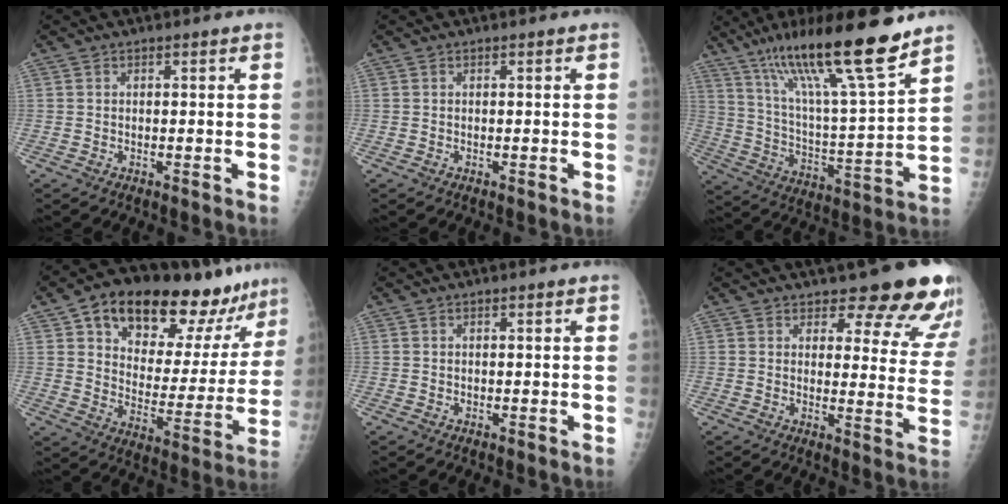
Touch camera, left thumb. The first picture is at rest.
{"total": 0.0}
{"total": 21.7, "force": [15.2, 2.1, 15.3], "torque": [-0.240, -0.066, 0.267]}
{"total": 24.6, "force": [17.2, 11.0, 13.7], "torque": [-0.153, -0.059, 0.255]}
{"total": 0.0}
{"total": 16.0, "force": [13.7, 5.1, 6.4], "torque": [-0.019, -0.092, 0.144]}